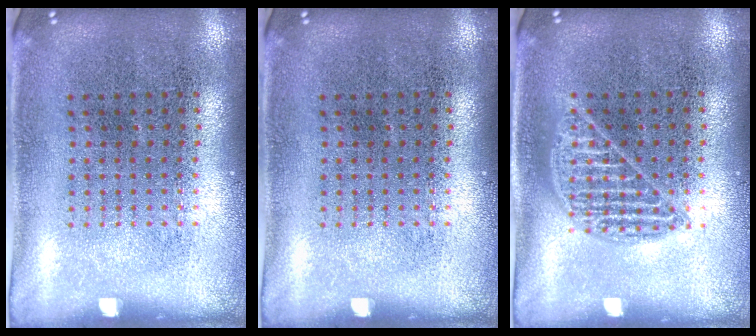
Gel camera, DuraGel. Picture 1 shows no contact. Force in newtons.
{"total": 0.0}
{"total": 0.9, "press": 0.9, "slide": 0.0}